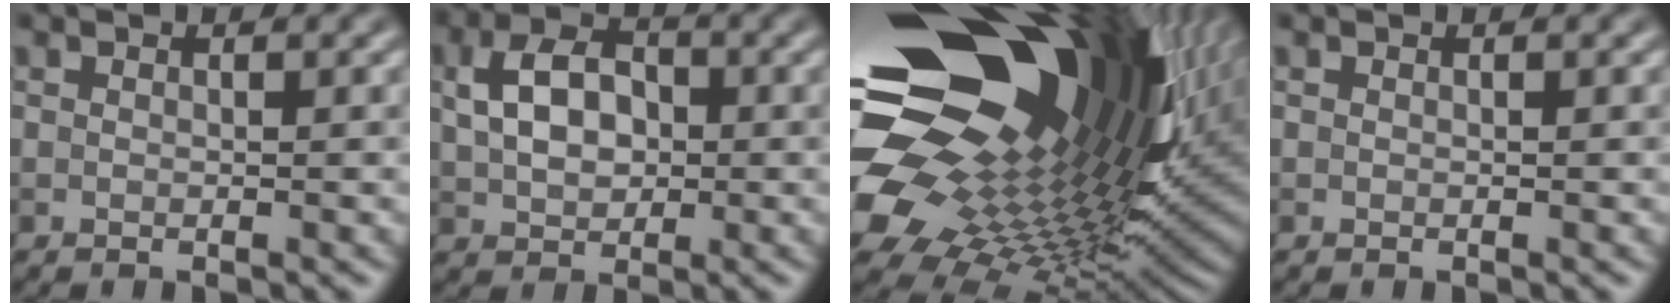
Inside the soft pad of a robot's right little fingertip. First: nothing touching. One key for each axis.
{"total": 5.0, "fx": 0.6, "fy": 3.5, "fz": 3.6, "tx": -0.067, "ty": 0.008, "tz": 0.005}
{"total": 20.1, "fx": 6.3, "fy": 12.0, "fz": 14.9, "tx": -0.291, "ty": -0.042, "tz": 0.144}
{"total": 0.0}